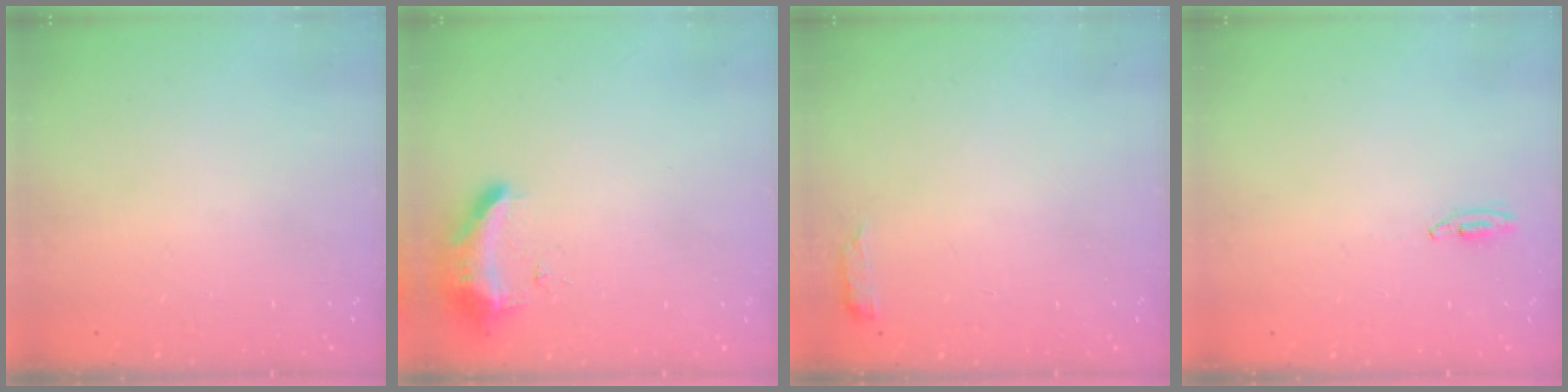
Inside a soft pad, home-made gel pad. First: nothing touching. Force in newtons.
{"total": 8.9, "press": 8.8, "slide": 1.6}
{"total": 2.6, "press": 2.6, "slide": 0.5}
{"total": 2.7, "press": 2.5, "slide": 1.0}